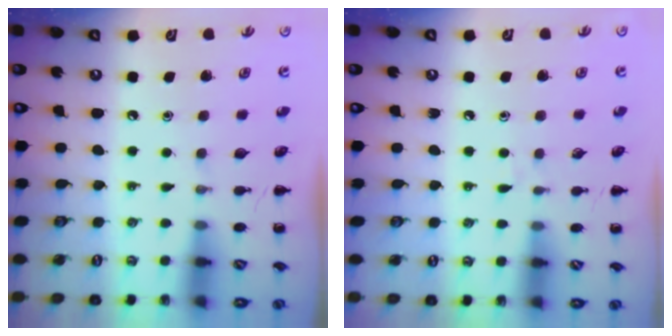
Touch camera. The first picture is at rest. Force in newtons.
{"total": 2.8, "press": 2.4, "slide": 1.4}